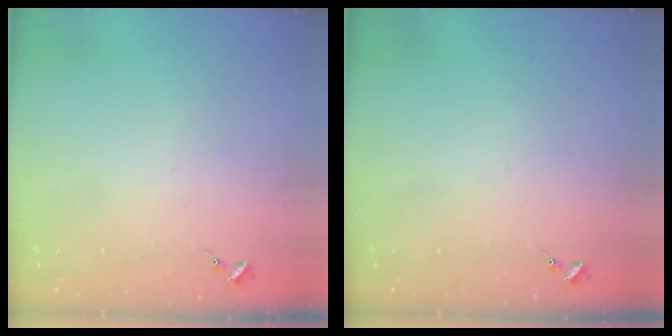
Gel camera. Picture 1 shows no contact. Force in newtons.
{"total": 0.0}